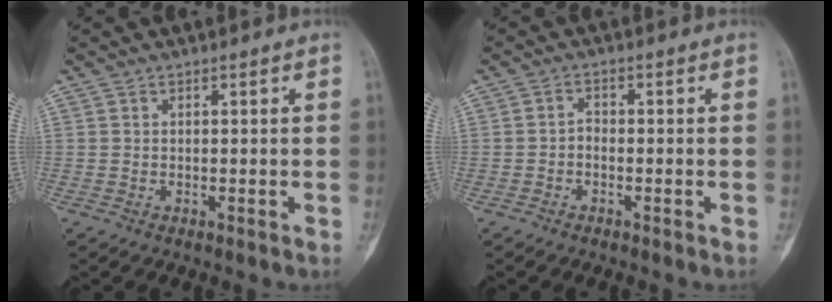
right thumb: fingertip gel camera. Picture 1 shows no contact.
{"total": 1.6, "force": [-0.7, 1.1, 1.0], "torque": [-0.013, 0.009, -0.018]}